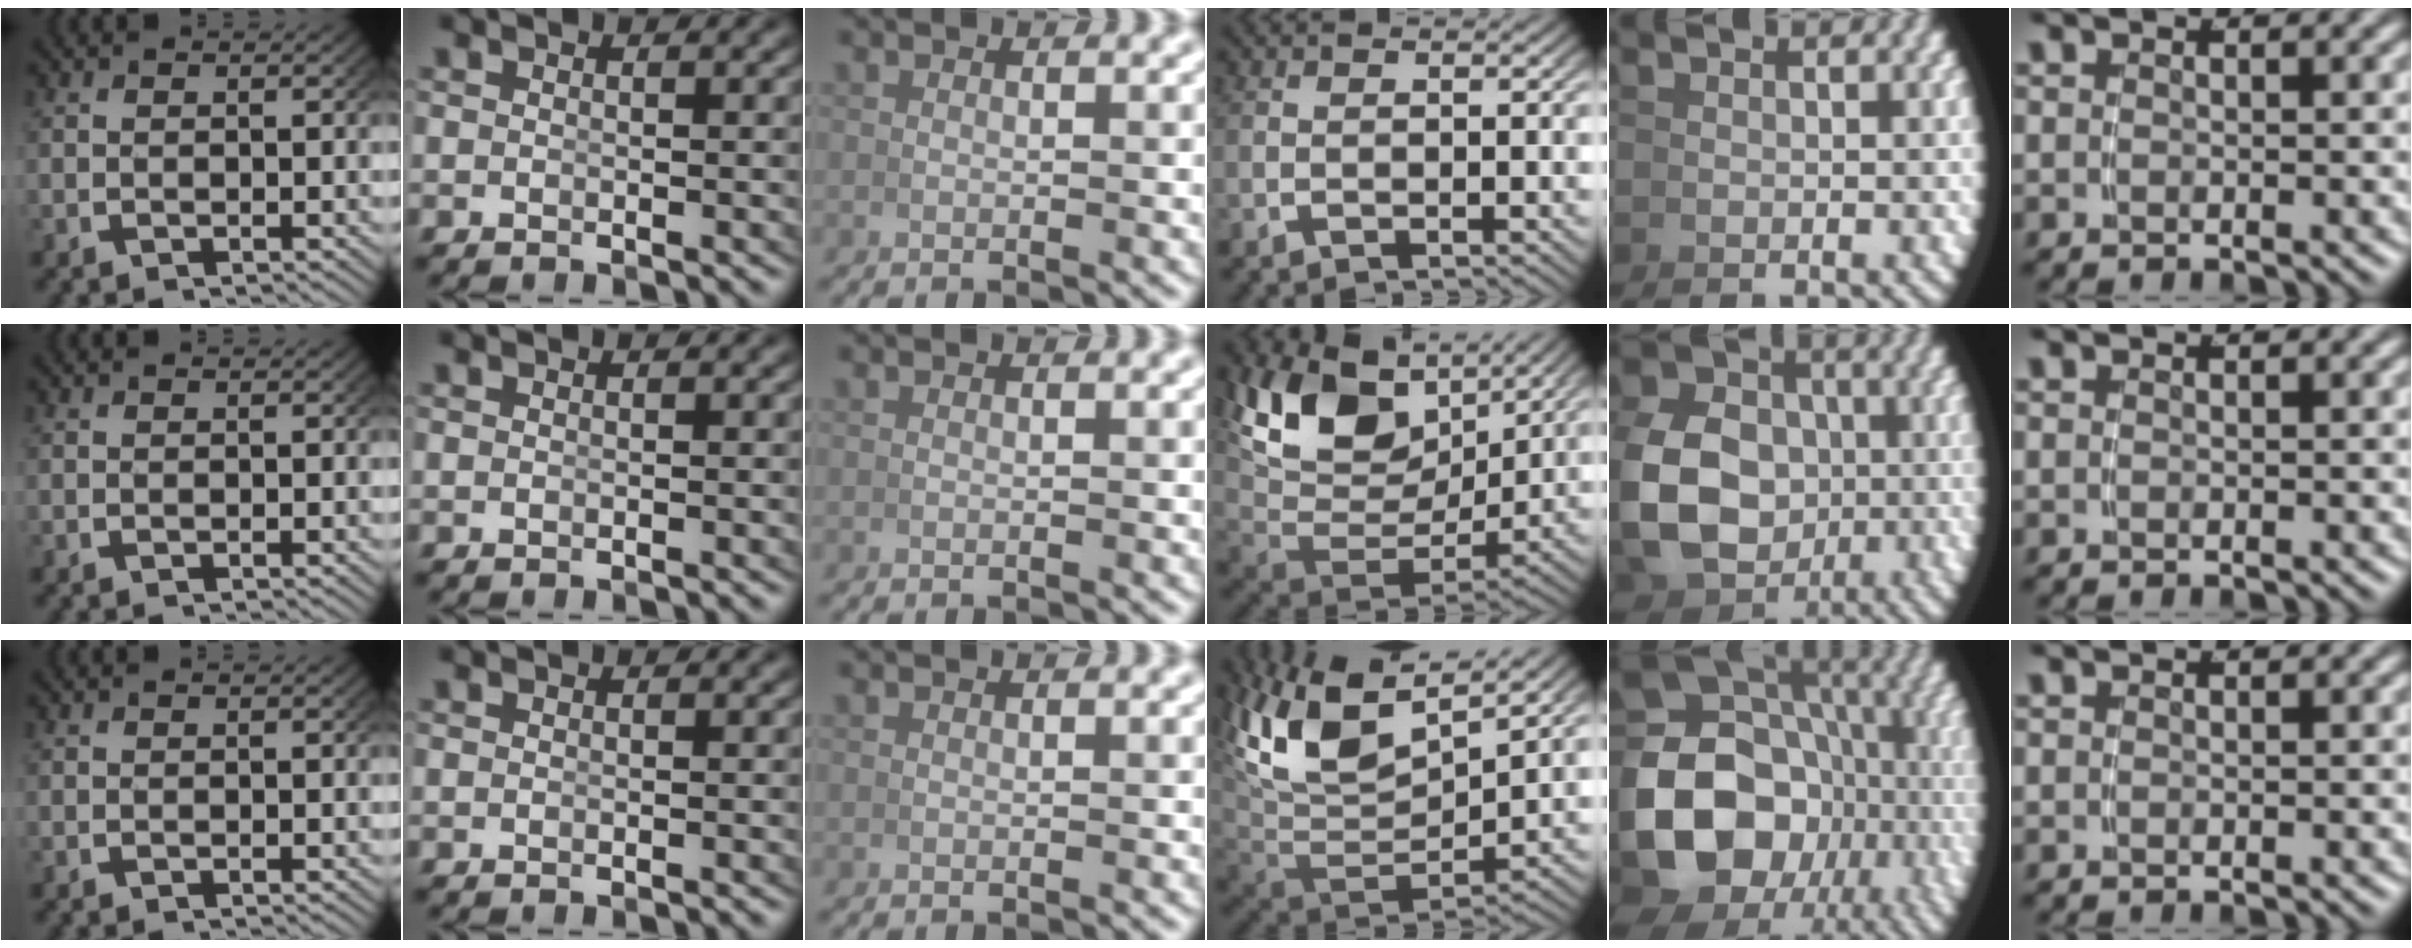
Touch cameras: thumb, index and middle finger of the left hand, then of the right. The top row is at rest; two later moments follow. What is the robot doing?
{"motion": "grasp_and_lifting", "object": "coin"}